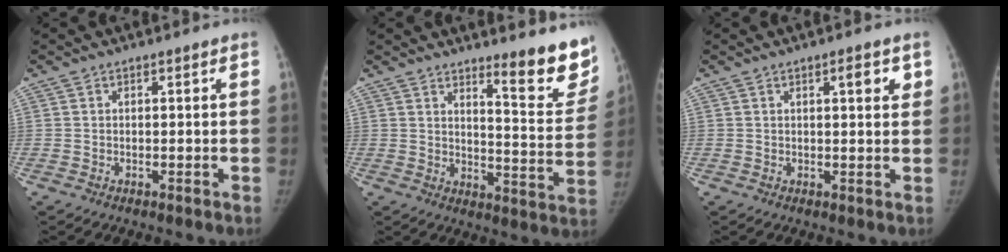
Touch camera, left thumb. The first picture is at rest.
{"total": 13.3, "force": [9.8, 2.5, 8.7], "torque": [-0.072, -0.085, 0.132]}
{"total": 3.1, "force": [1.4, 0.9, 2.6], "torque": [-0.026, -0.004, 0.018]}